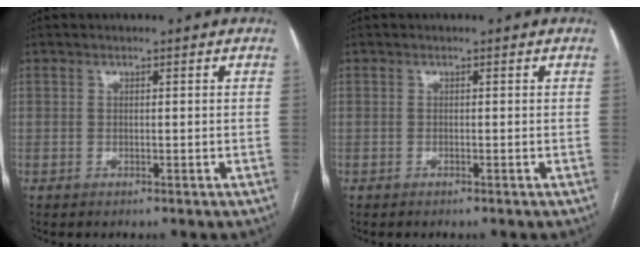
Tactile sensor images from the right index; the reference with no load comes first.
{"total": 0.0}